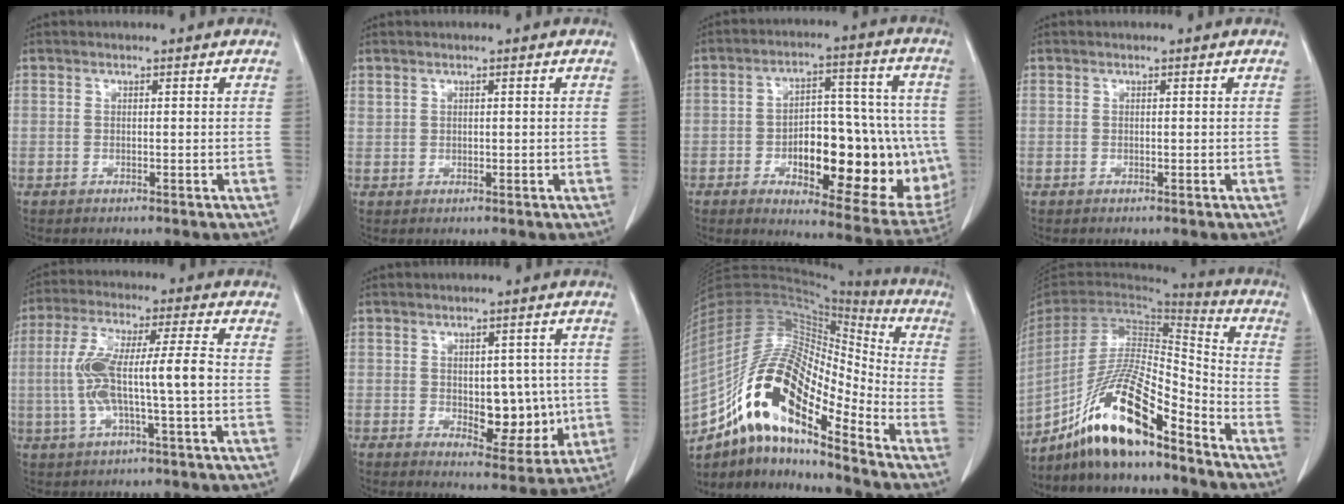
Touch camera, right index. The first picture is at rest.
{"total": 0.8, "force": [0.6, 0.4, 0.2], "torque": [0.000, 0.002, 0.014]}
{"total": 22.1, "force": [-4.4, 8.3, 19.9], "torque": [-0.217, 0.026, -0.037]}
{"total": 0.0}
{"total": 10.9, "force": [-1.1, 1.1, 10.8], "torque": [-0.216, 0.022, -0.023]}
{"total": 8.2, "force": [-0.5, 4.5, 6.9], "torque": [-0.074, 0.002, 0.006]}
{"total": 19.3, "force": [-11.7, 5.3, 14.4], "torque": [-0.284, 0.022, -0.207]}
{"total": 16.8, "force": [-12.0, 2.5, 11.4], "torque": [-0.224, 0.001, -0.222]}